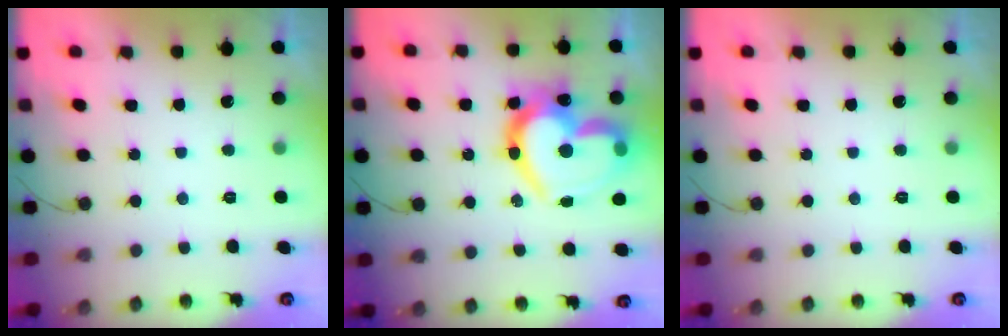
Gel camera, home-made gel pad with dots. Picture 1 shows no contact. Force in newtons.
{"total": 27.4, "press": 27.4, "slide": 2.2}
{"total": 0.0}